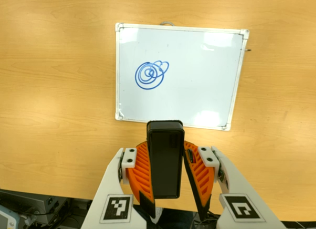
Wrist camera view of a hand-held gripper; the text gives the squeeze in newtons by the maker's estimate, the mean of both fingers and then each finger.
{"total": 7.4, "left": 6.8, "right": 8.0}